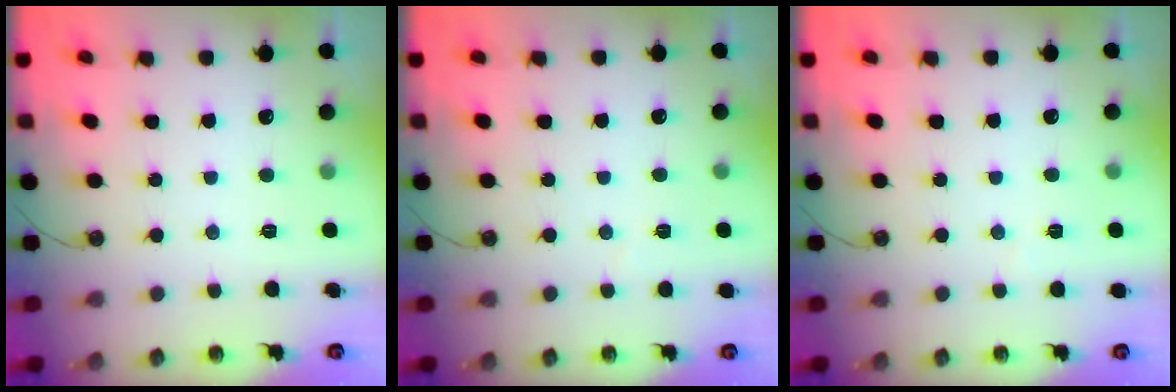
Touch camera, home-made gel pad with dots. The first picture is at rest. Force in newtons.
{"total": 3.0, "press": 2.8, "slide": 1.0}
{"total": 3.0, "press": 2.8, "slide": 1.0}